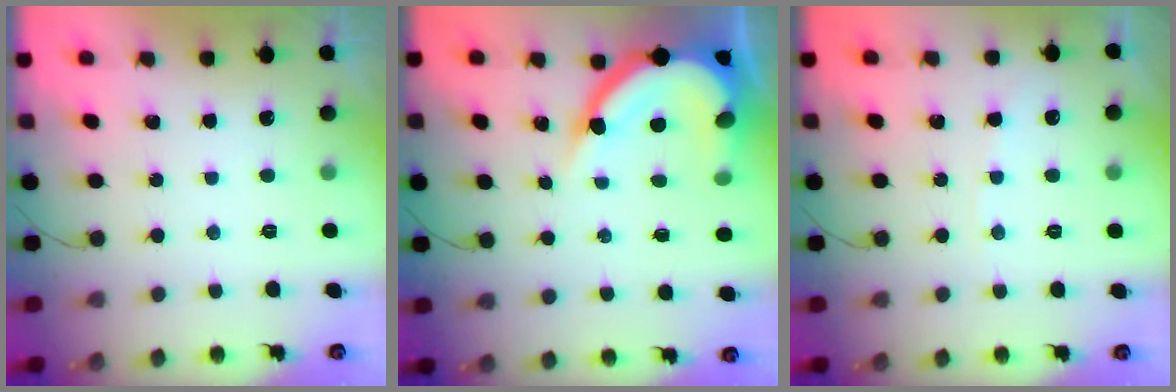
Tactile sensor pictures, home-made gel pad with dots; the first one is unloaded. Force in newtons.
{"total": 14.3, "press": 14.3, "slide": 1.3}
{"total": 3.1, "press": 3.0, "slide": 0.5}